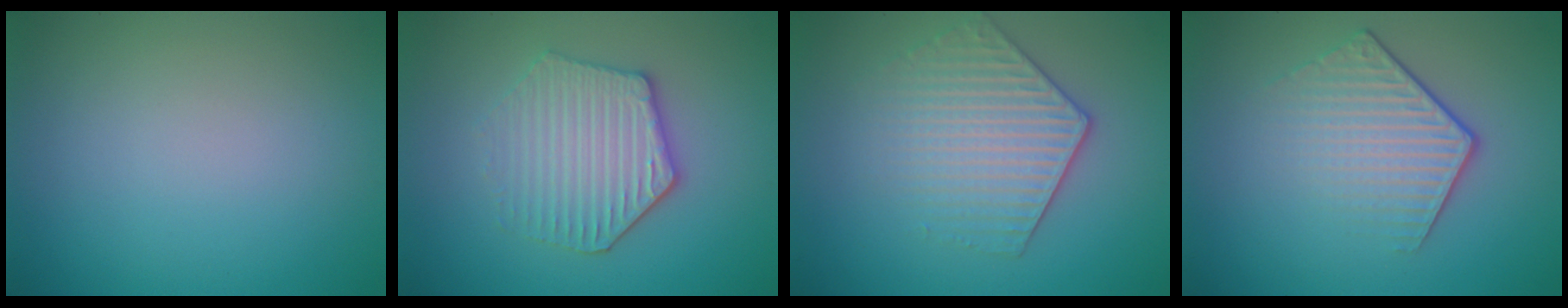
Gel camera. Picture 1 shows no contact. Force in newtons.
{"total": 4.2, "press": 3.9, "slide": 1.5}
{"total": 4.0, "press": 3.5, "slide": 1.8}
{"total": 4.0, "press": 2.8, "slide": 2.9}